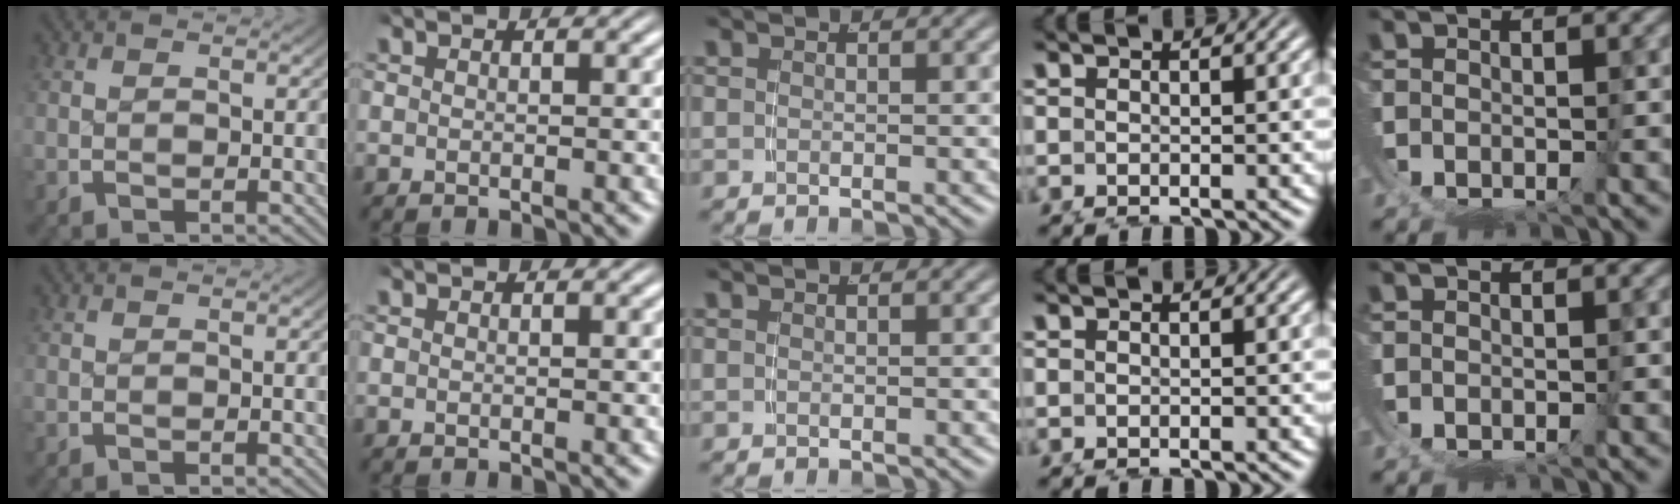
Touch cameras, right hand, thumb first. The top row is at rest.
{}